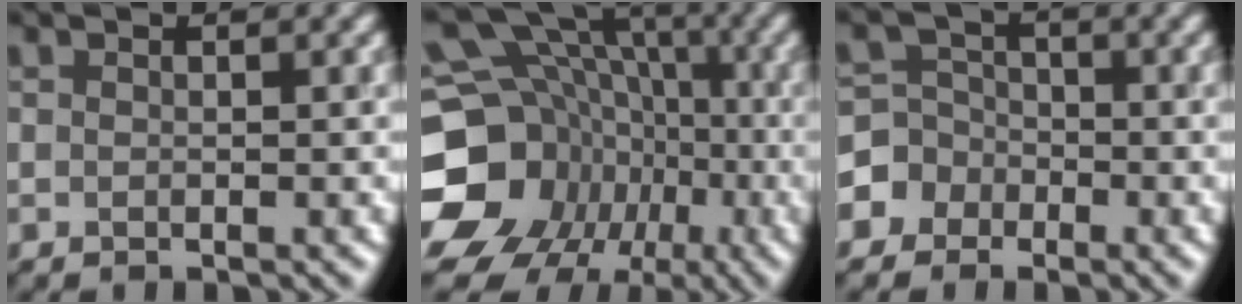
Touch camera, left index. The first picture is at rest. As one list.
[{"total": 18.9, "force": [-4.0, 16.6, 8.0], "torque": [-0.165, -0.005, -0.082]}, {"total": 3.8, "force": [-1.7, 3.4, -0.1], "torque": [0.033, 0.010, -0.053]}]